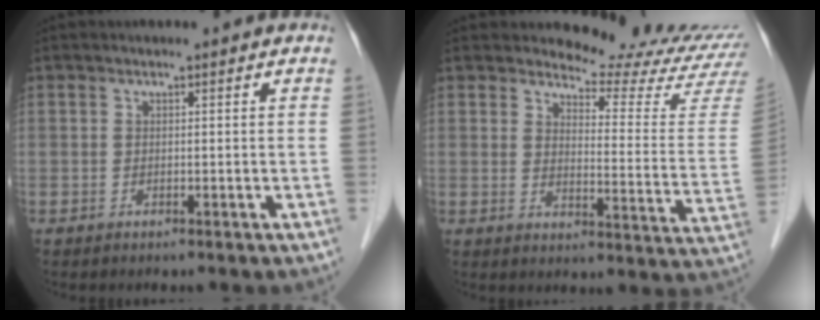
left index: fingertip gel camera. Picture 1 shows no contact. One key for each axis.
{"total": 16.1, "fx": 15.9, "fy": 0.4, "fz": 2.8, "tx": -0.027, "ty": -0.132, "tz": 0.167}